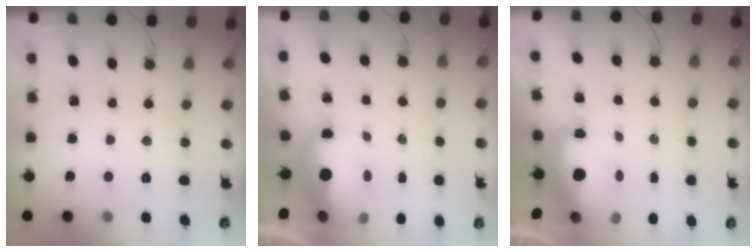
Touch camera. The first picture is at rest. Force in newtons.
{"total": 10.6, "press": 10.4, "slide": 1.7}
{"total": 11.0, "press": 10.7, "slide": 2.6}